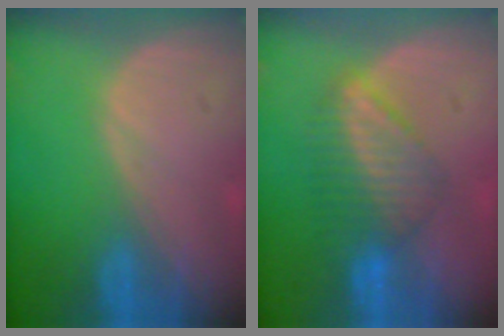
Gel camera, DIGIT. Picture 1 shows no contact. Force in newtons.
{"total": 6.3, "press": 6.1, "slide": 1.4}